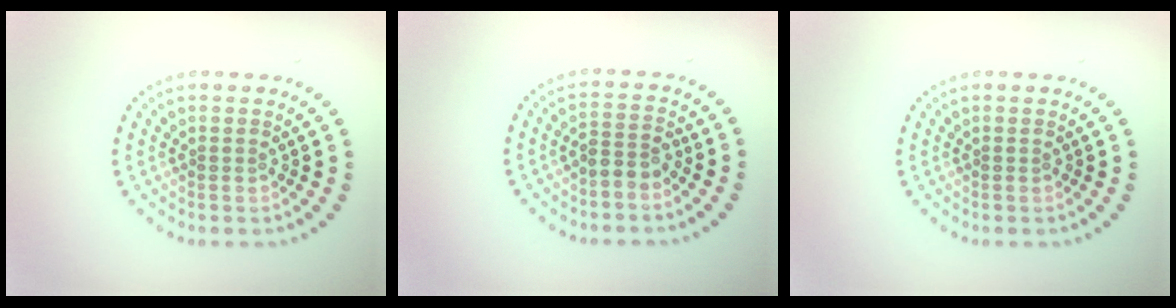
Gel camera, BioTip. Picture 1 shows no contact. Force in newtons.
{"total": 2.1, "press": 1.7, "slide": 1.2}
{"total": 0.0}